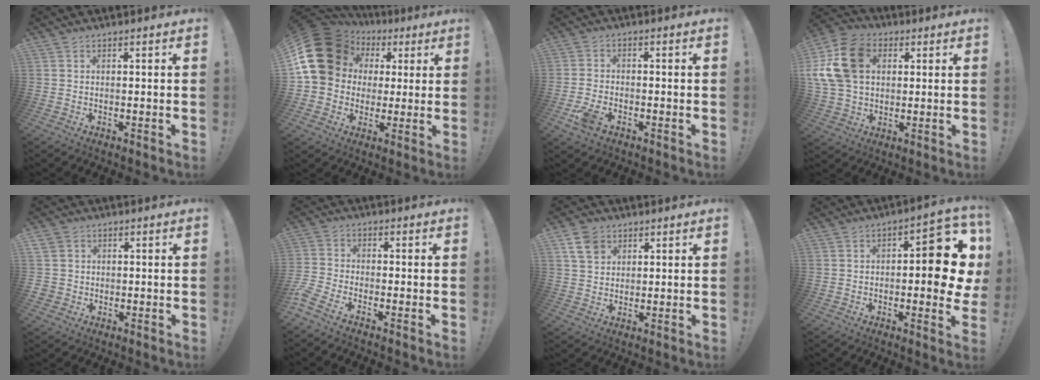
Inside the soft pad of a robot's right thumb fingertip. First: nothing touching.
{"total": 20.3, "force": [5.3, 16.6, 10.4], "torque": [-0.189, -0.020, 0.127]}
{"total": 5.7, "force": [-3.6, 2.9, 3.4], "torque": [-0.087, 0.009, -0.066]}
{"total": 18.6, "force": [4.3, 14.0, 11.5], "torque": [-0.220, -0.003, 0.087]}
{"total": 3.6, "force": [0.7, 3.4, 0.9], "torque": [-0.017, 0.003, 0.016]}
{"total": 5.0, "force": [-3.8, 2.0, 2.7], "torque": [-0.077, -0.002, -0.072]}
{"total": 7.1, "force": [3.8, 5.1, 3.0], "torque": [-0.050, -0.010, 0.077]}
{"total": 11.8, "force": [0.3, 4.8, 10.9], "torque": [-0.119, -0.007, -0.001]}